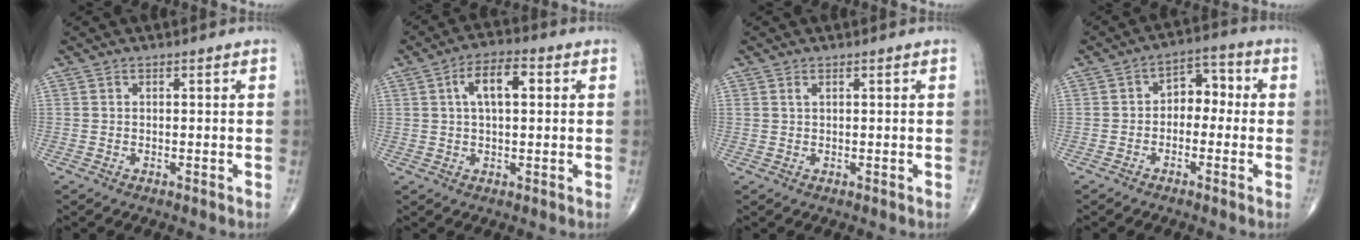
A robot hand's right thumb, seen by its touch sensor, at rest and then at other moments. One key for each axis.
{"total": 7.5, "fx": 1.8, "fy": 3.4, "fz": 6.5, "tx": -0.108, "ty": 0.013, "tz": 0.025}
{"total": 0.6, "fx": 0.4, "fy": 0.2, "fz": 0.5, "tx": -0.009, "ty": 0.004, "tz": 0.010}
{"total": 6.3, "fx": -0.6, "fy": 4.4, "fz": 4.5, "tx": -0.035, "ty": 0.032, "tz": -0.025}